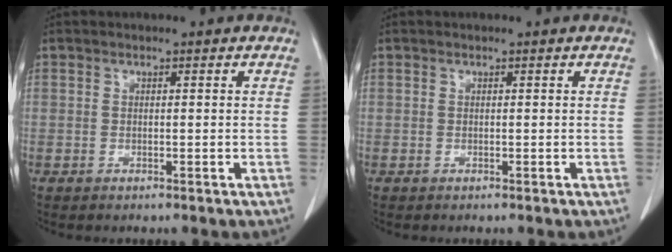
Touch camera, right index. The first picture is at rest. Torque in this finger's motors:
{"motor_torque": [0.11, 0.03, 0.03, -0.01]}